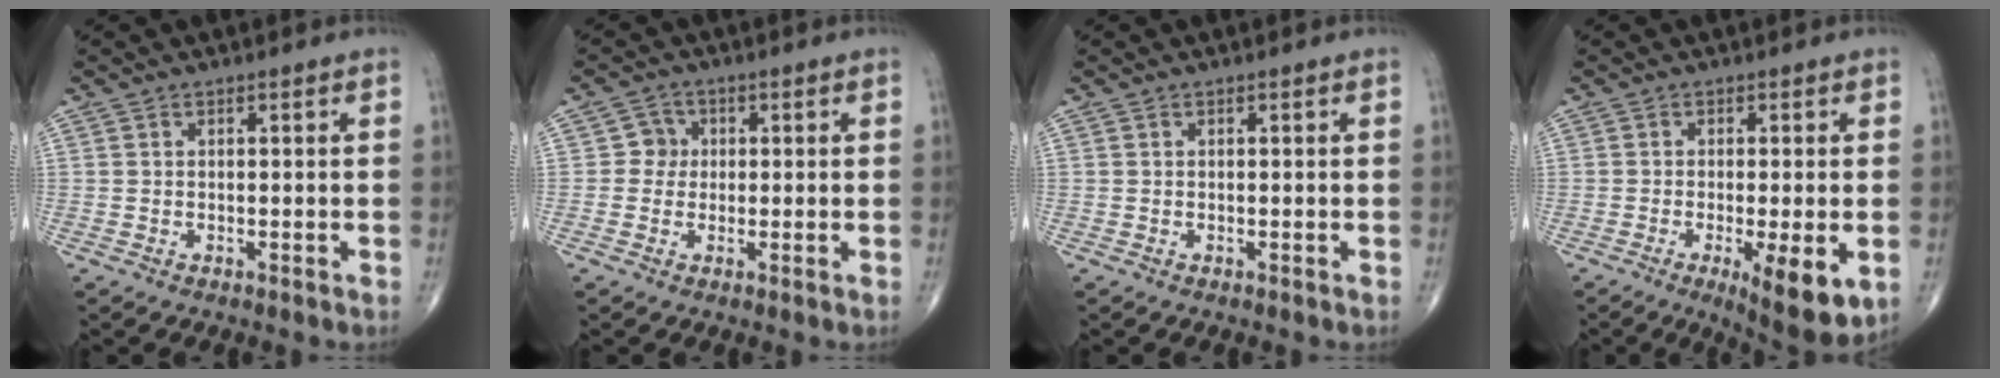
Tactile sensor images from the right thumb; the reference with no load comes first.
{"total": 3.0, "force": [0.2, 2.9, 0.7], "torque": [0.012, 0.008, -0.006]}
{"total": 0.0}
{"total": 9.7, "force": [-2.9, 2.5, 8.9], "torque": [-0.125, -0.022, -0.040]}